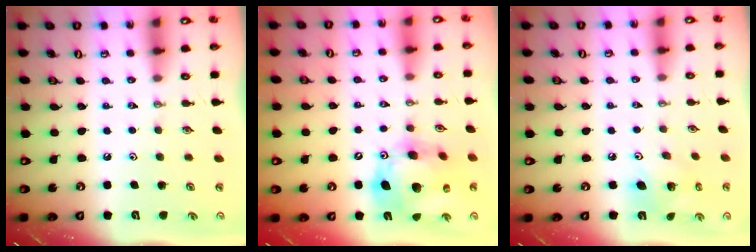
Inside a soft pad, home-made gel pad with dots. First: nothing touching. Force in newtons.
{"total": 17.2, "press": 17.0, "slide": 2.7}
{"total": 8.7, "press": 8.7, "slide": 0.5}